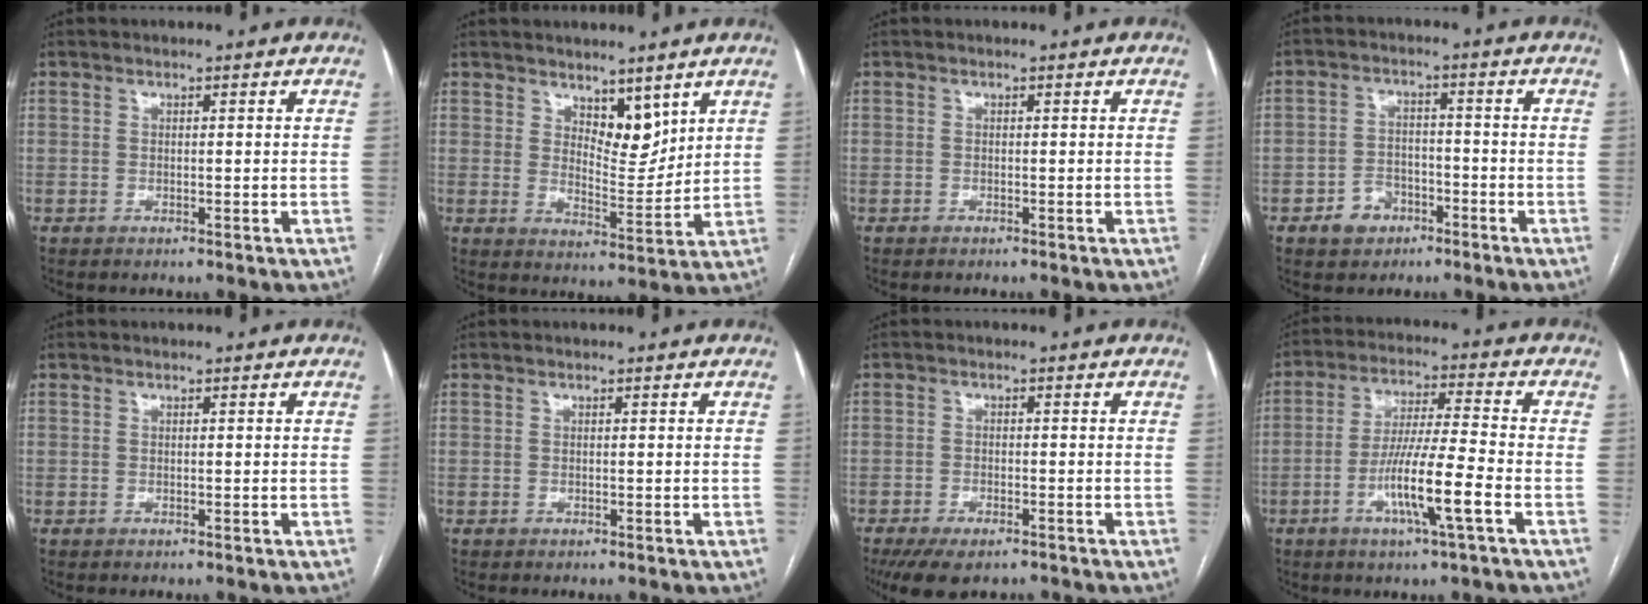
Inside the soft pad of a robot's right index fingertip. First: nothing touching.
{"total": 6.0, "force": [4.0, 2.7, 3.5], "torque": [-0.053, -0.012, 0.074]}
{"total": 0.0}
{"total": 5.1, "force": [-2.8, 3.8, 1.8], "torque": [-0.032, 0.012, -0.040]}
{"total": 0.0}
{"total": 0.0}
{"total": 7.1, "force": [-5.3, 2.6, 3.9], "torque": [-0.059, -0.008, -0.085]}
{"total": 10.4, "force": [-3.9, -0.2, 9.6], "torque": [-0.182, -0.005, -0.074]}